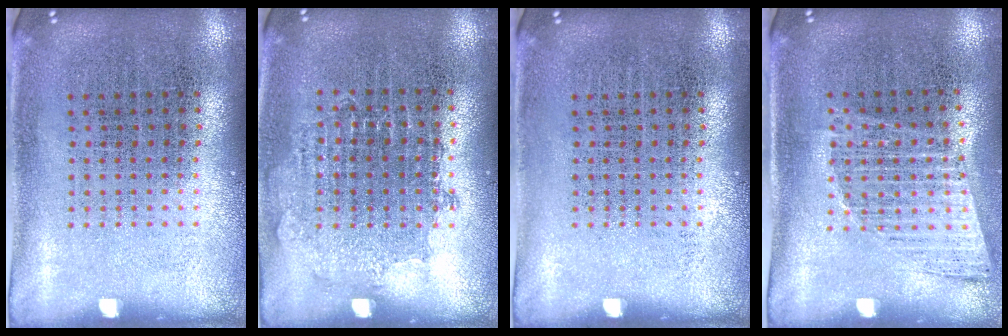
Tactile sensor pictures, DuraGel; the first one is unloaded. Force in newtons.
{"total": 0.8, "press": 0.8, "slide": 0.3}
{"total": 0.0}
{"total": 1.0, "press": 1.0, "slide": 0.4}